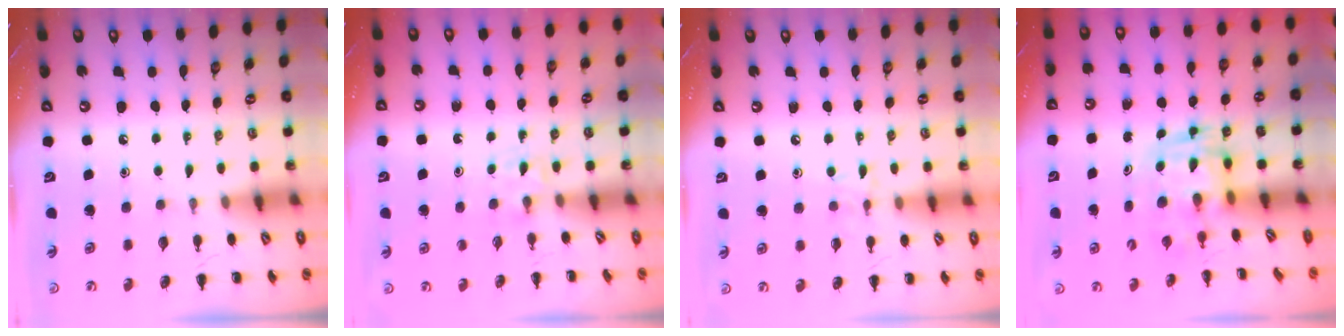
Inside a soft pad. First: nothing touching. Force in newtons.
{"total": 2.2, "press": 2.0, "slide": 0.9}
{"total": 6.1, "press": 5.7, "slide": 2.0}
{"total": 2.8, "press": 2.7, "slide": 0.6}